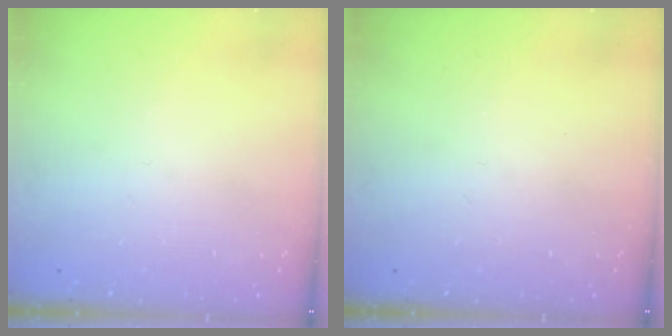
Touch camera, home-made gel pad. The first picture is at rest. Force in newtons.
{"total": 0.0}